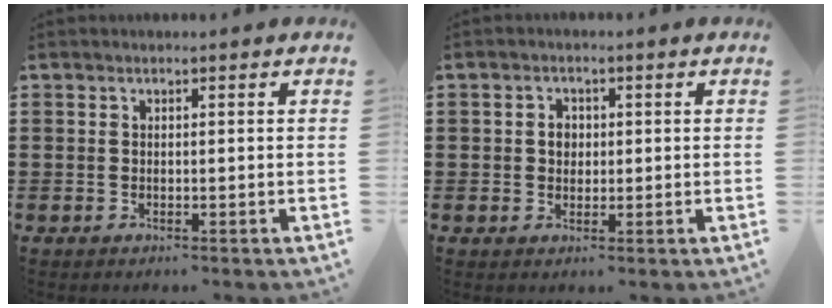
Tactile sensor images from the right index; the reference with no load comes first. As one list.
[{"total": 2.2, "force": [0.2, 1.8, 1.2], "torque": [-0.029, 0.009, 0.002]}]